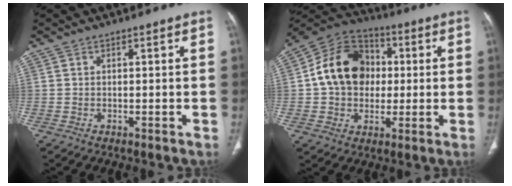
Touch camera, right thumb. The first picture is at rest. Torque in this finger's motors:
{"motor_torque": [1.74, 1.90, 0.94, -0.74, 0.15]}